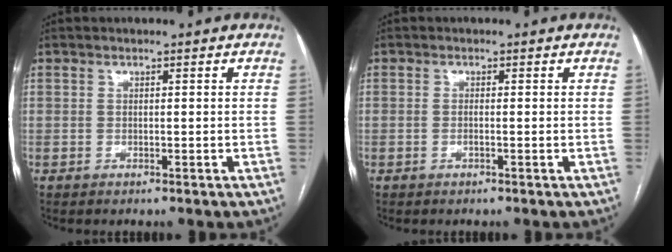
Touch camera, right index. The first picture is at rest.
{"total": 0.6, "force": [-0.2, 0.1, 0.6], "torque": [-0.012, 0.000, -0.002]}